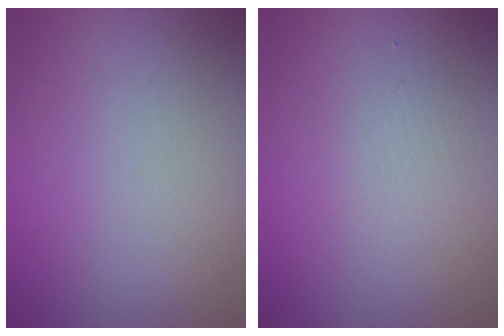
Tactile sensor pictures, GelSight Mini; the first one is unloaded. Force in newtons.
{"total": 1.6, "press": 1.6, "slide": 0.1}